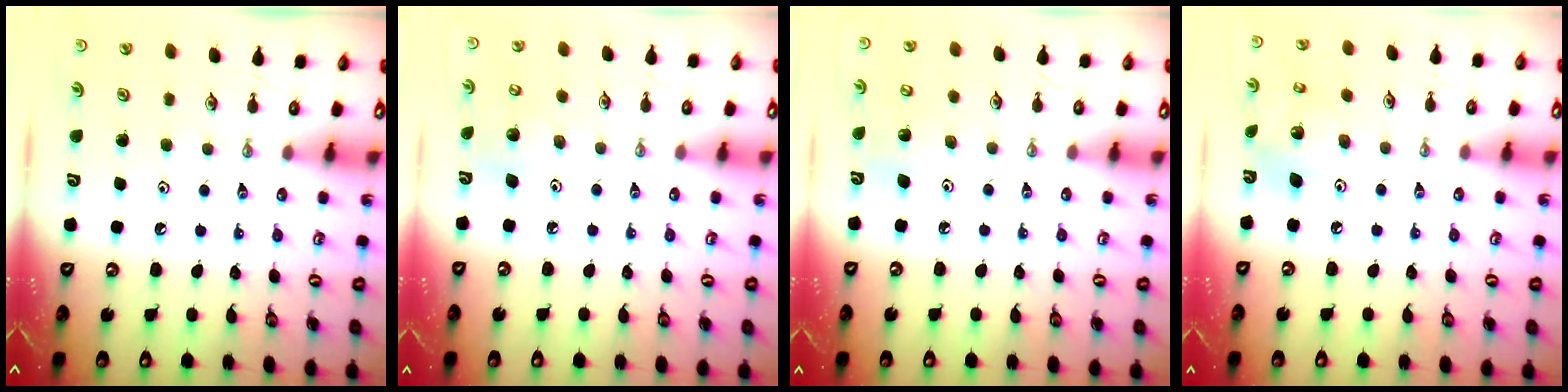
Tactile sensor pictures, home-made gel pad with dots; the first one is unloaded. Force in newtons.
{"total": 6.0, "press": 6.0, "slide": 0.6}
{"total": 5.5, "press": 5.3, "slide": 1.1}
{"total": 6.9, "press": 6.9, "slide": 0.5}